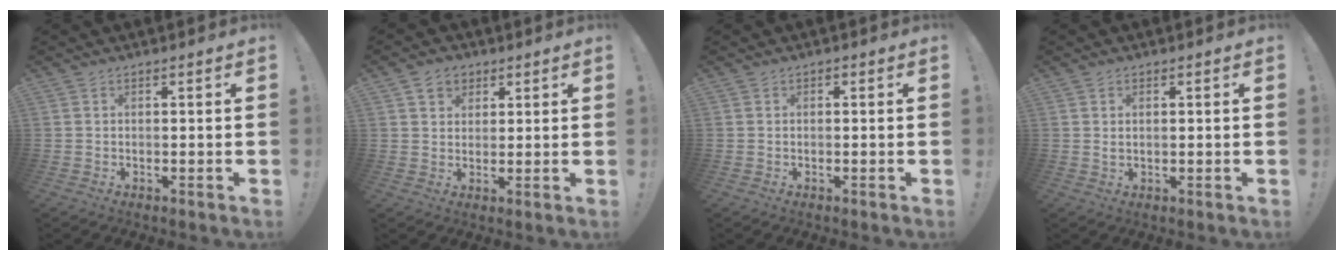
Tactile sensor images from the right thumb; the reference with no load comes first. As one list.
[{"total": 5.8, "force": [3.0, 4.6, 1.9], "torque": [-0.017, -0.011, 0.057]}, {"total": 0.5, "force": [-0.4, 0.3, 0.1], "torque": [-0.004, 0.004, -0.008]}, {"total": 1.2, "force": [0.5, 0.5, 1.0], "torque": [-0.016, -0.001, 0.009]}]